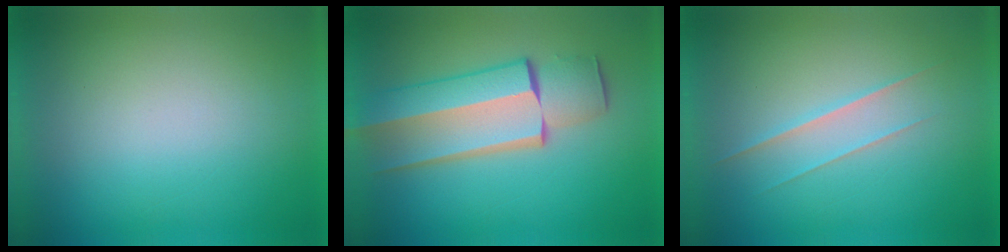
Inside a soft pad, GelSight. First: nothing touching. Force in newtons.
{"total": 6.8}
{"total": 1.5}